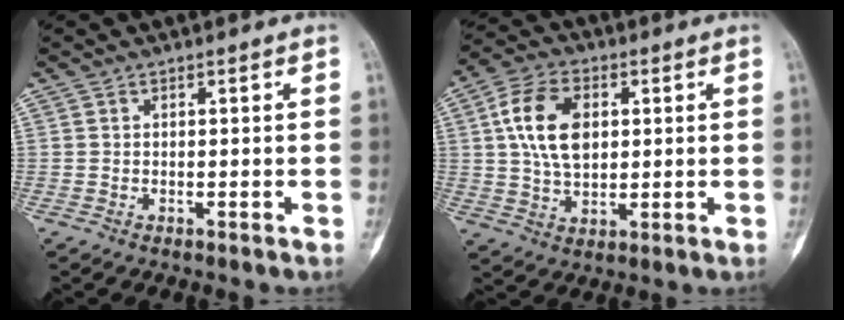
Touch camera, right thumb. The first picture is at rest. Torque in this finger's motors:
{"motor_torque": [1.73, 1.56, 1.43, 0.09, 0.13]}